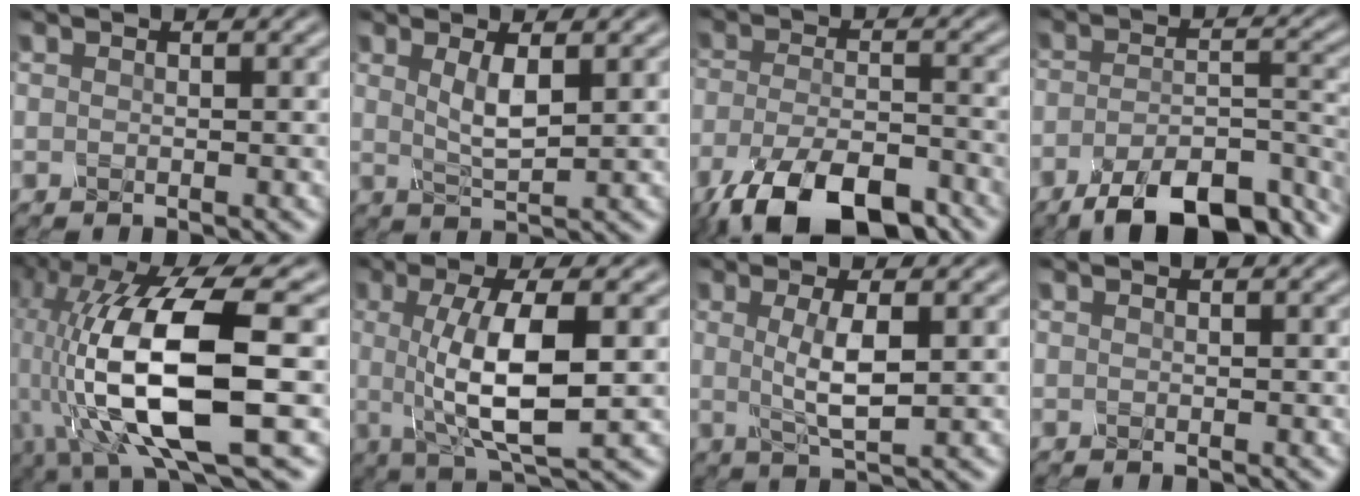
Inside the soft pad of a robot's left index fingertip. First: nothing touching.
{"total": 2.7, "force": [0.7, 0.7, 2.5], "torque": [-0.050, -0.007, 0.015]}
{"total": 11.1, "force": [-7.8, 3.9, 6.9], "torque": [-0.130, -0.020, -0.143]}
{"total": 10.3, "force": [-7.5, 3.2, 6.2], "torque": [-0.093, -0.009, -0.125]}
{"total": 15.4, "force": [-2.5, 5.0, 14.3], "torque": [-0.283, 0.000, -0.049]}
{"total": 7.7, "force": [-0.4, 1.9, 7.4], "torque": [-0.126, -0.008, -0.009]}
{"total": 3.7, "force": [0.1, 0.8, 3.6], "torque": [-0.071, -0.004, 0.004]}
{"total": 0.0}